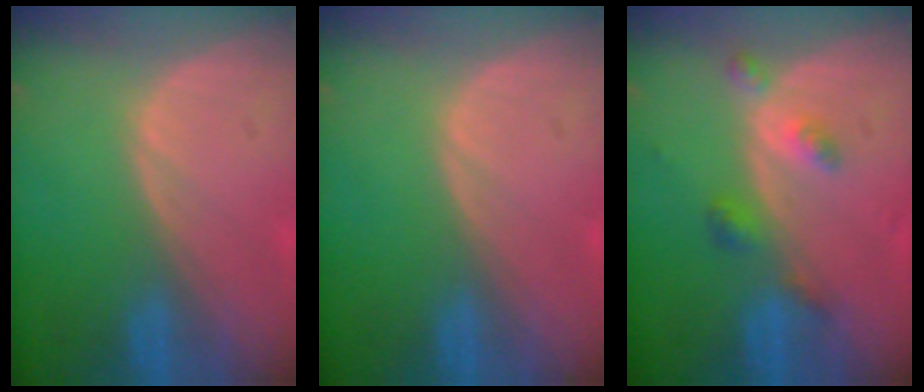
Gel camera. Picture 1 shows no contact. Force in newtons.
{"total": 0.0}
{"total": 4.2, "press": 3.9, "slide": 1.6}